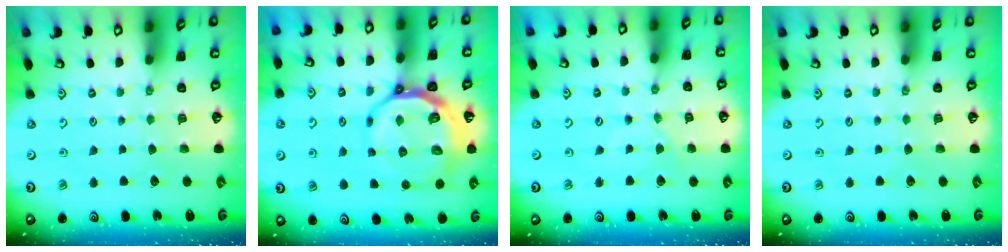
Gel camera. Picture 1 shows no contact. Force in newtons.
{"total": 11.4, "press": 10.9, "slide": 3.5}
{"total": 0.6, "press": 0.5, "slide": 0.2}
{"total": 0.0}